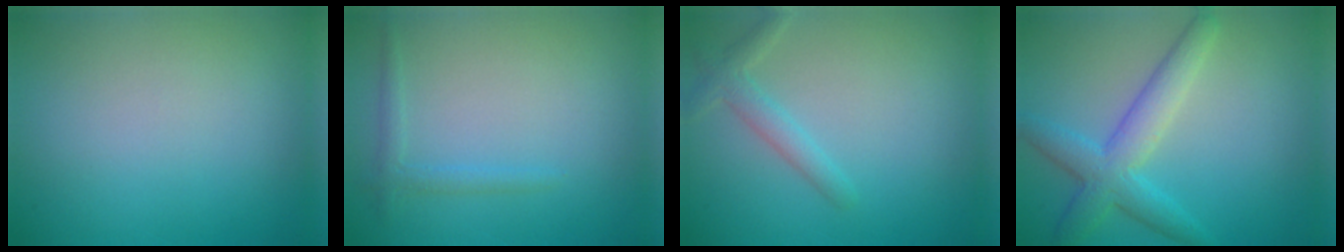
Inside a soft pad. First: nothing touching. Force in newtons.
{"total": 1.3, "press": 1.3, "slide": 0.1}
{"total": 2.0, "press": 2.0, "slide": 0.1}
{"total": 4.5, "press": 4.5, "slide": 0.1}